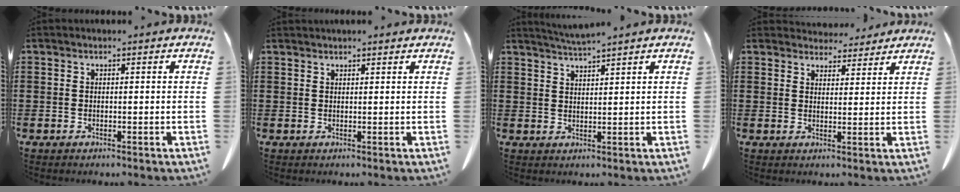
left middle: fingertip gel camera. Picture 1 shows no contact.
{"total": 0.9, "force": [0.9, 0.1, 0.2], "torque": [-0.005, 0.000, 0.016]}
{"total": 2.7, "force": [2.5, -0.5, 0.7], "torque": [-0.021, -0.005, 0.046]}
{"total": 3.9, "force": [3.8, 1.1, 0.3], "torque": [-0.008, -0.015, 0.069]}